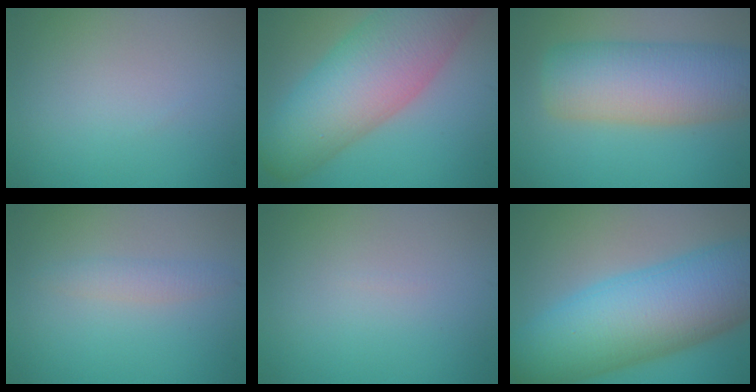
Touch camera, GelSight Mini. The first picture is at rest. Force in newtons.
{"total": 11.0, "press": 11.0, "slide": 0.5}
{"total": 9.3, "press": 9.3, "slide": 0.4}
{"total": 1.5, "press": 1.4, "slide": 0.1}
{"total": 0.0}
{"total": 13.4, "press": 13.4, "slide": 0.1}